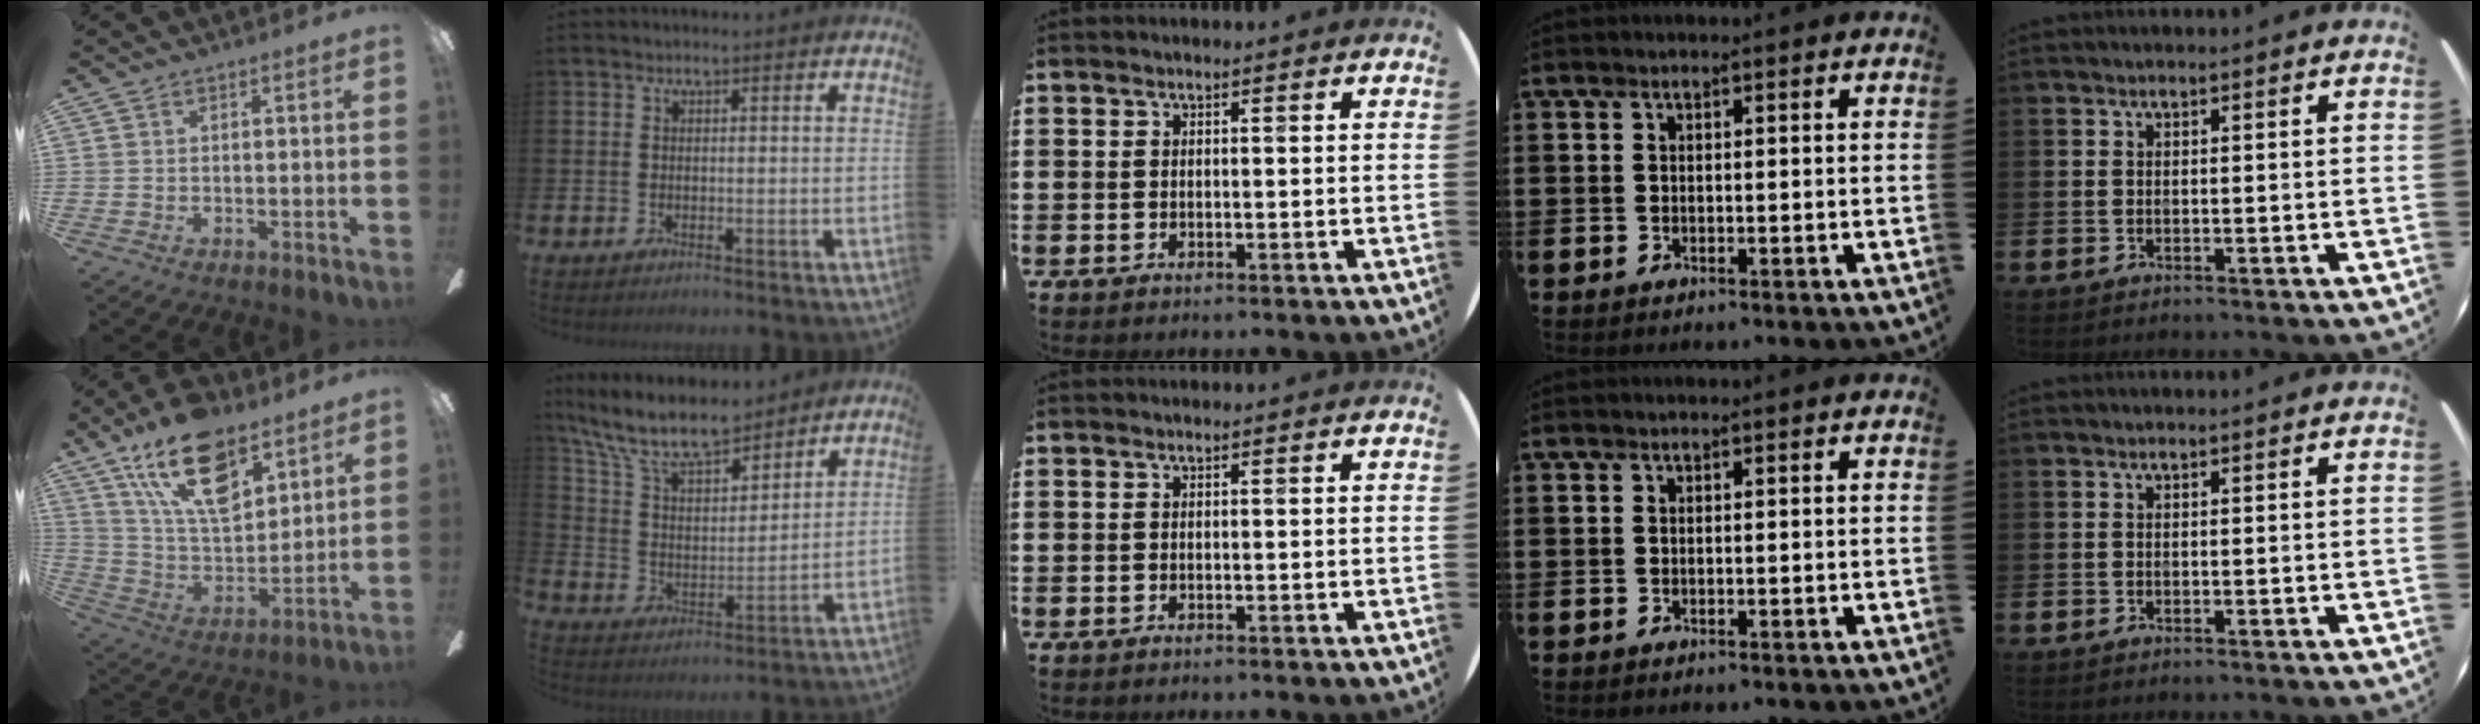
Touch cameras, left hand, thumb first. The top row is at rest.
{"thumb": {"total": 21.3, "force": [12.7, 10.8, 13.3], "torque": [-0.238, -0.057, 0.225]}, "index": {"total": 10.4, "force": [9.1, 2.7, 4.3], "torque": [-0.126, -0.045, 0.165]}}